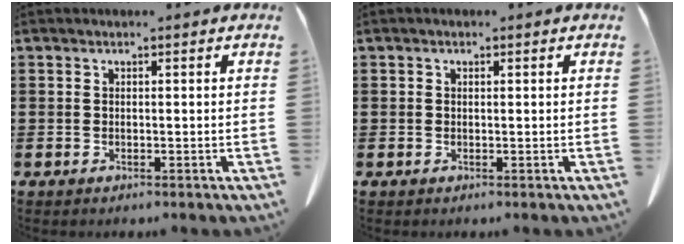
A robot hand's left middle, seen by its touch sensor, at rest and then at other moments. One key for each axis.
{"total": 0.0}